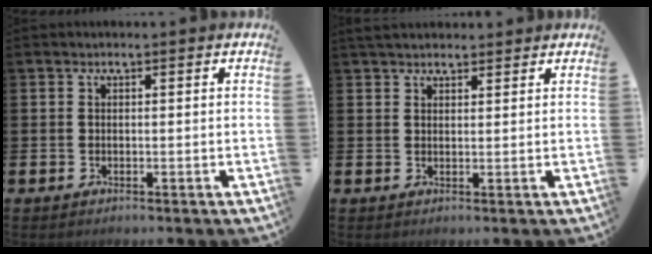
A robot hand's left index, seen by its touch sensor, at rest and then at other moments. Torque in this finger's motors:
{"motor_torque": [1.04, -1.10, 0.13, 0.07]}